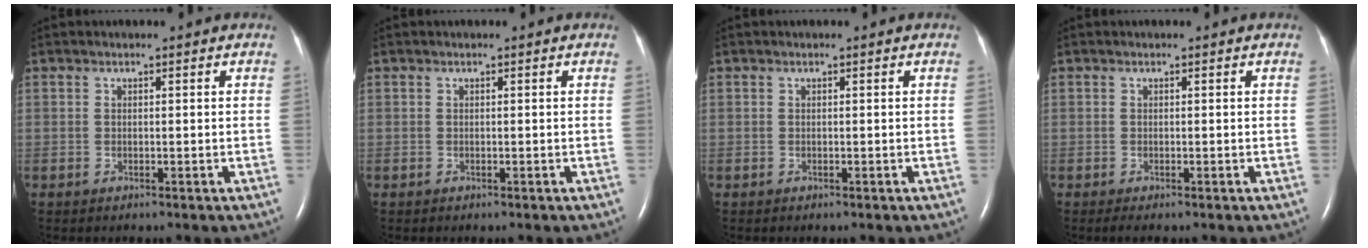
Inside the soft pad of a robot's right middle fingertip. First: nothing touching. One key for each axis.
{"total": 0.0}
{"total": 0.0}
{"total": 0.7, "fx": -0.5, "fy": 0.0, "fz": 0.5, "tx": -0.014, "ty": -0.002, "tz": -0.008}